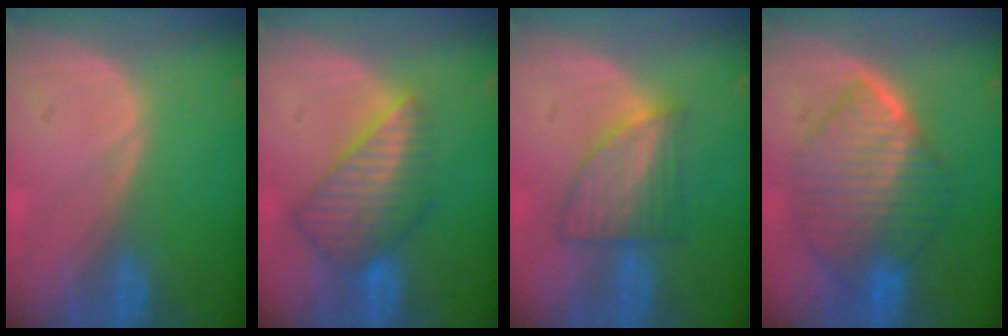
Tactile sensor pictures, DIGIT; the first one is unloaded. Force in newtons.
{"total": 8.4, "press": 7.3, "slide": 4.1}
{"total": 6.6, "press": 6.3, "slide": 2.0}
{"total": 10.6, "press": 10.5, "slide": 0.9}